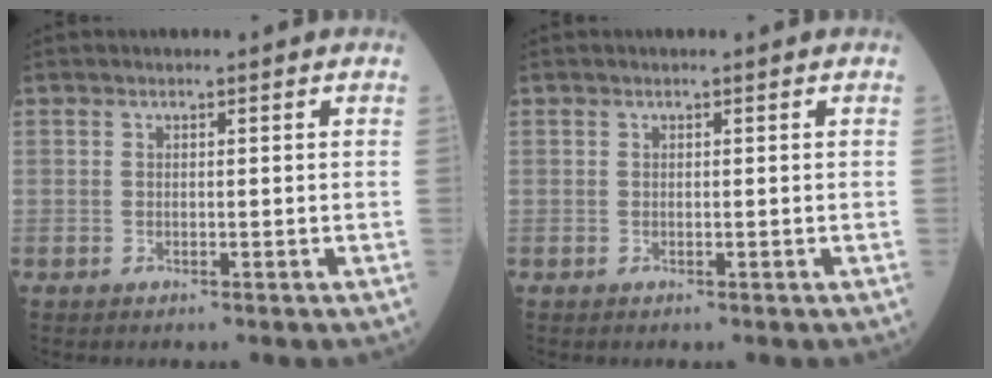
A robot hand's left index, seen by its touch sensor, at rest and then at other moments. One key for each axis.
{"total": 0.0}